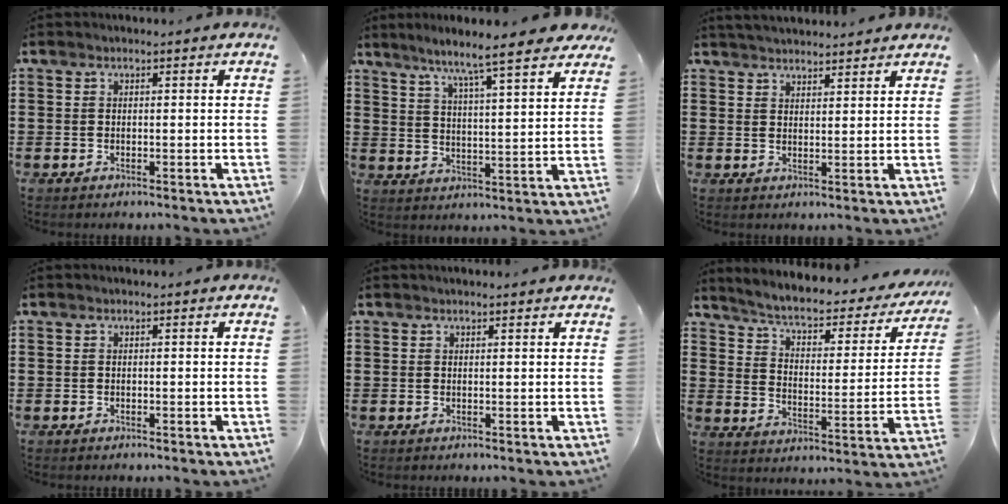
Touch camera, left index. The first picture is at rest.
{"total": 7.0, "force": [6.2, -0.5, 3.1], "torque": [-0.079, -0.045, 0.099]}
{"total": 3.0, "force": [3.0, 0.0, 0.2], "torque": [-0.011, -0.004, 0.057]}
{"total": 0.0}
{"total": 0.7, "force": [0.7, 0.0, 0.2], "torque": [-0.005, -0.001, 0.014]}
{"total": 4.4, "force": [3.4, 0.7, 2.7], "torque": [-0.069, -0.029, 0.049]}